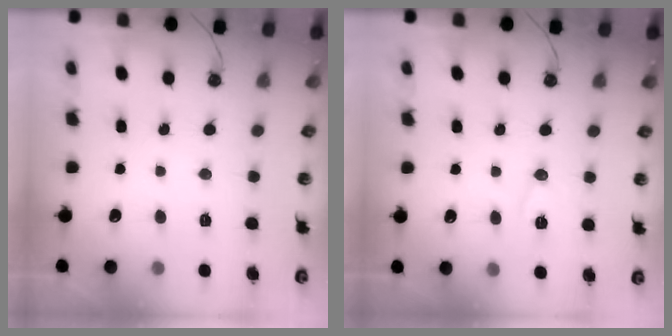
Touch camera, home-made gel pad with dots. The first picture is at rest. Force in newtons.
{"total": 7.2, "press": 6.2, "slide": 3.7}